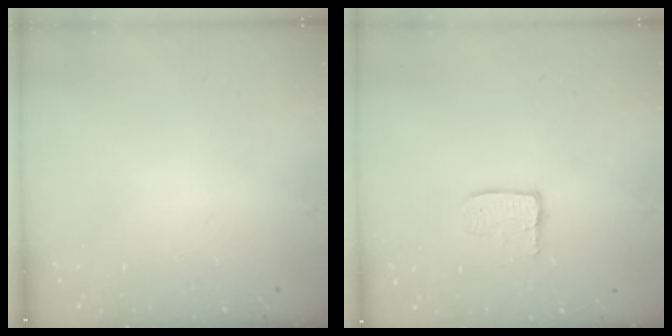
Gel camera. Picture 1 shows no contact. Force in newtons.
{"total": 5.5, "press": 5.5, "slide": 0.2}